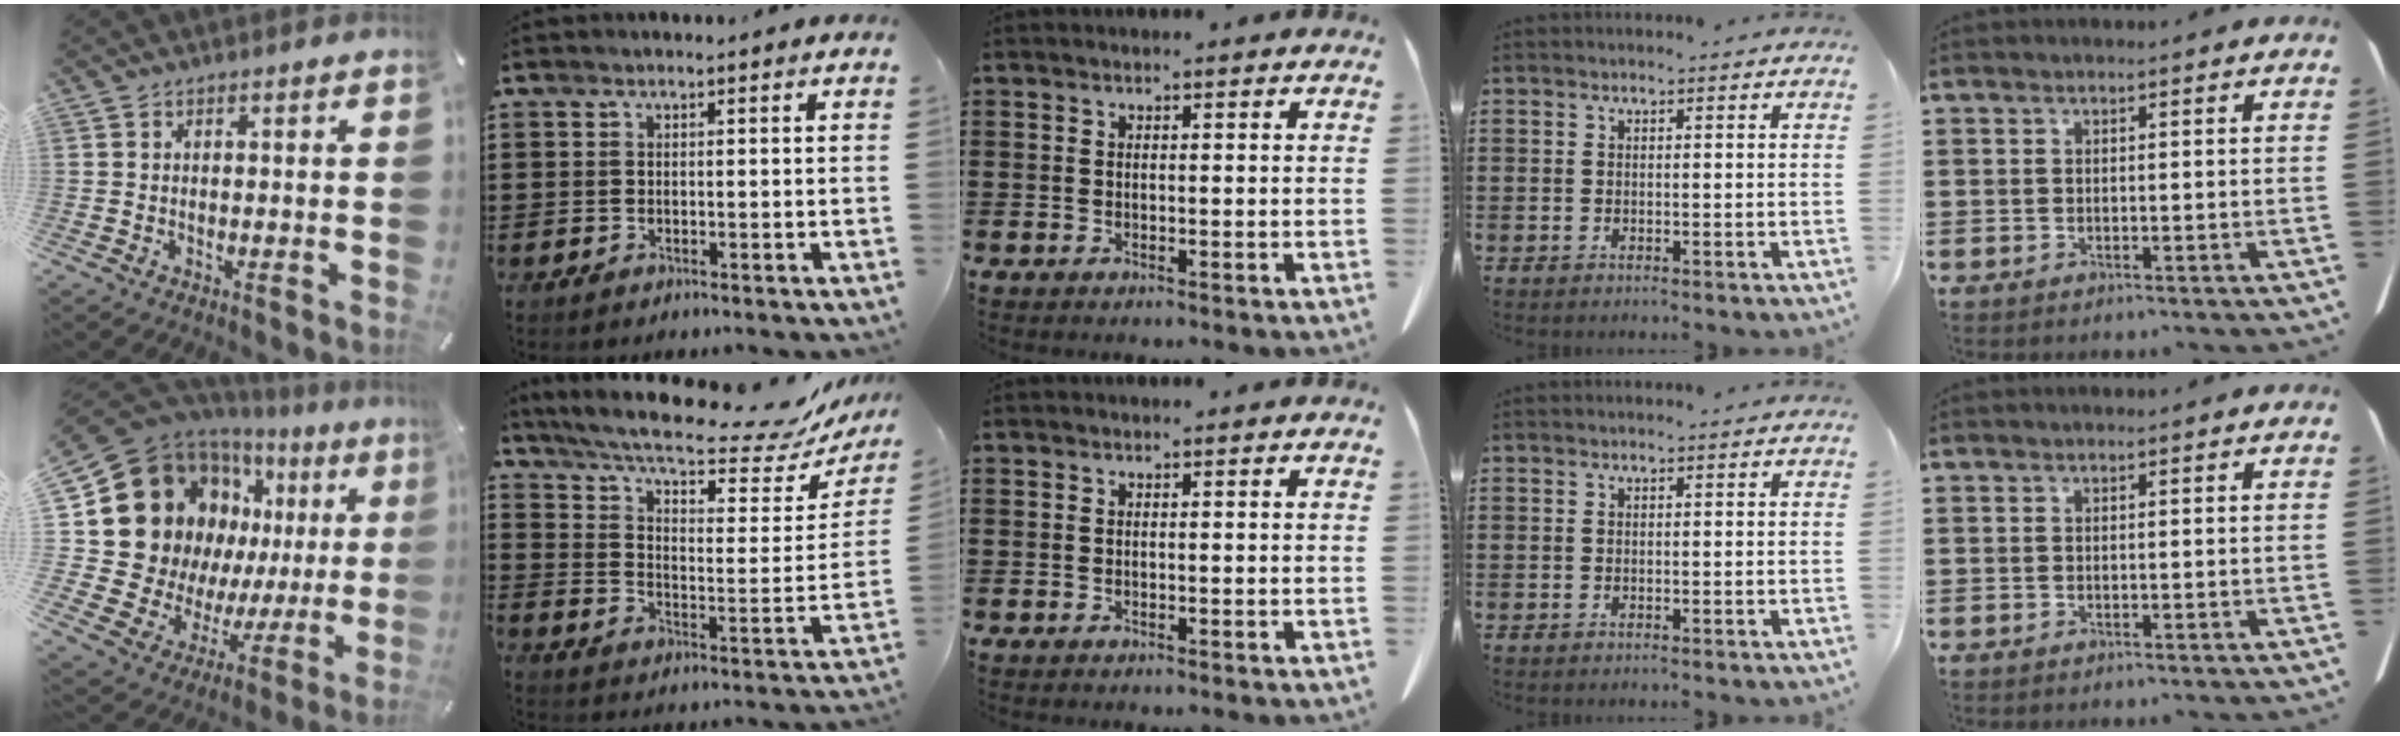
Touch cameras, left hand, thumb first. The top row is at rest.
{"thumb": {"total": 24.9, "force": [7.1, 19.0, 14.5], "torque": [-0.256, -0.072, 0.165]}, "index": {"total": 10.9, "force": [9.2, 1.2, 5.7], "torque": [-0.131, -0.060, 0.154]}}